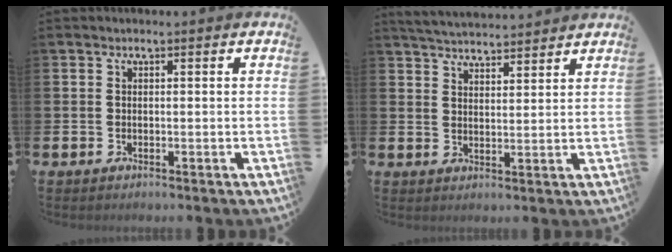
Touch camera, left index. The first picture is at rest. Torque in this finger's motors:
{"motor_torque": [-0.01, -0.40, 0.53, 0.16]}